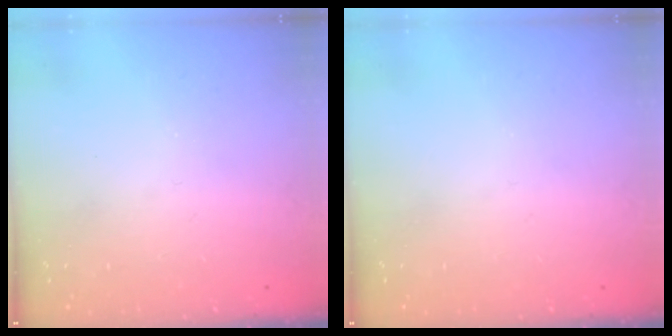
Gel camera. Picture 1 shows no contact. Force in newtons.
{"total": 0.0}